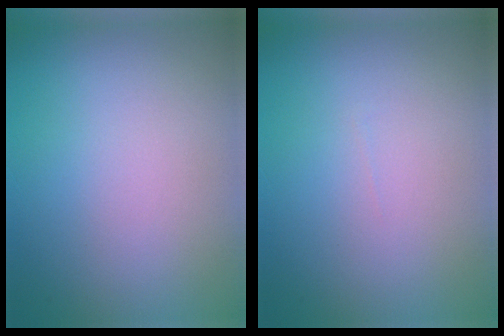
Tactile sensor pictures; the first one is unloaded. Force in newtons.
{"total": 0.0}